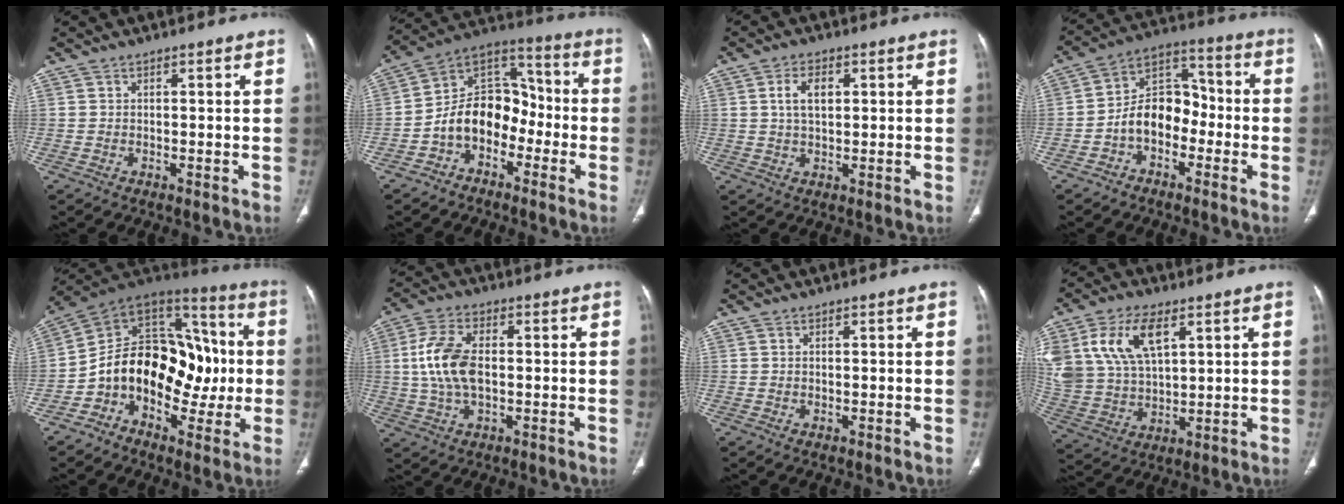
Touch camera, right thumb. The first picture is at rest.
{"total": 12.9, "force": [-4.5, 9.2, 7.8], "torque": [-0.103, 0.073, -0.092]}
{"total": 4.7, "force": [1.2, 2.7, 3.7], "torque": [-0.068, 0.001, 0.022]}
{"total": 10.7, "force": [-3.3, 7.6, 6.8], "torque": [-0.089, 0.050, -0.070]}
{"total": 21.6, "force": [-2.7, 14.9, 15.4], "torque": [-0.198, 0.057, -0.046]}
{"total": 10.5, "force": [0.4, 5.8, 8.7], "torque": [-0.185, 0.008, 0.009]}
{"total": 0.0}
{"total": 16.5, "force": [6.9, 9.3, 11.8], "torque": [-0.233, -0.013, 0.143]}